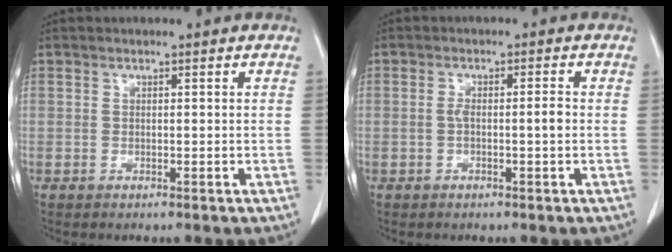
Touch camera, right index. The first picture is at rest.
{"total": 2.5, "force": [-0.4, 0.3, 2.4], "torque": [-0.043, 0.005, -0.004]}